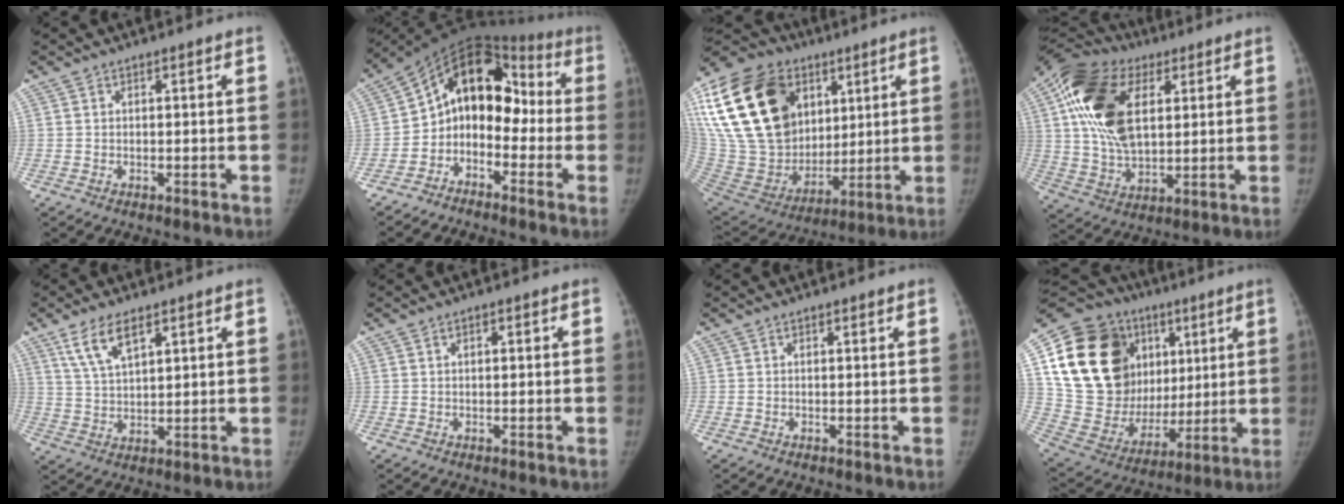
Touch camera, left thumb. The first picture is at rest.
{"total": 14.0, "force": [-2.2, 10.4, 9.1], "torque": [-0.092, 0.091, -0.056]}
{"total": 33.9, "force": [12.0, 23.6, 21.2], "torque": [-0.448, 0.021, 0.236]}
{"total": 20.9, "force": [5.9, 12.6, 15.6], "torque": [-0.285, -0.006, 0.100]}
{"total": 7.6, "force": [4.1, 3.4, 5.4], "torque": [-0.093, -0.016, 0.085]}
{"total": 1.2, "force": [0.2, 0.7, 1.0], "torque": [-0.013, 0.004, -0.001]}
{"total": 0.0}
{"total": 30.6, "force": [9.1, 21.4, 19.8], "torque": [-0.329, 0.033, 0.172]}